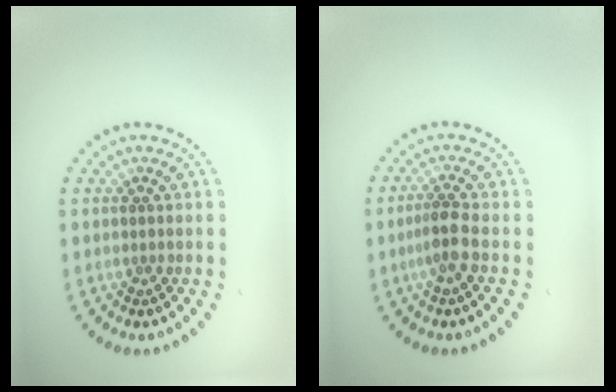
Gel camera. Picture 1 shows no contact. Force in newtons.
{"total": 2.1, "press": 1.6, "slide": 1.4}